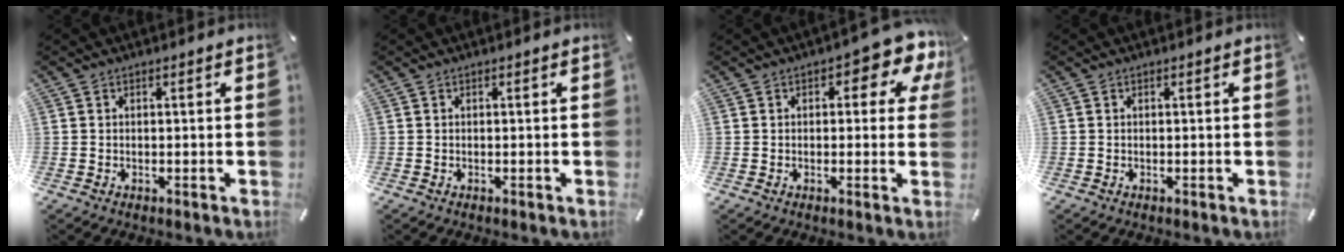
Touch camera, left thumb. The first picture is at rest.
{"total": 0.0}
{"total": 7.9, "force": [3.5, 3.7, 6.0], "torque": [-0.075, -0.015, 0.054]}
{"total": 0.0}